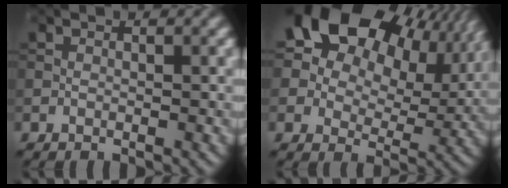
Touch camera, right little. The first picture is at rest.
{"total": 20.8, "force": [10.9, 13.5, 11.4], "torque": [-0.230, 0.078, 0.178]}